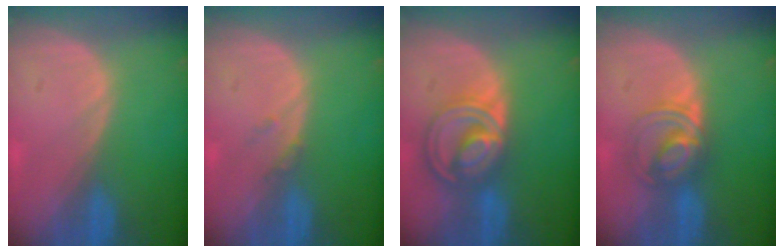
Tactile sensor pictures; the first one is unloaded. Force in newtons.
{"total": 1.0, "press": 1.0, "slide": 0.2}
{"total": 8.6, "press": 7.3, "slide": 4.6}
{"total": 5.6, "press": 5.5, "slide": 0.6}